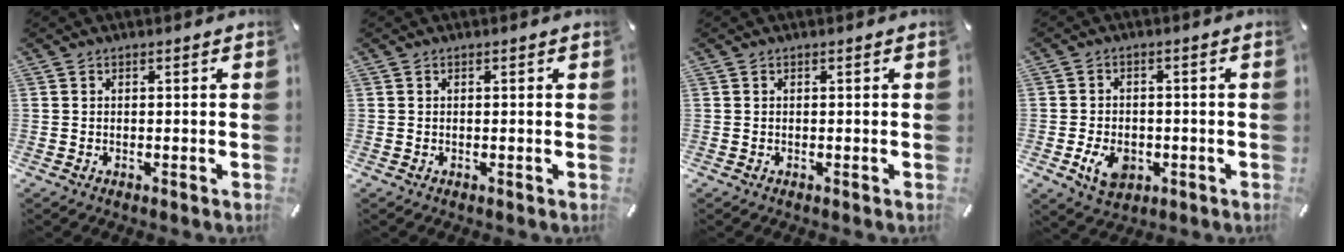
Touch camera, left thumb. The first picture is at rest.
{"total": 0.0}
{"total": 0.0}
{"total": 6.7, "force": [-2.1, 5.1, 3.9], "torque": [-0.081, 0.005, -0.038]}